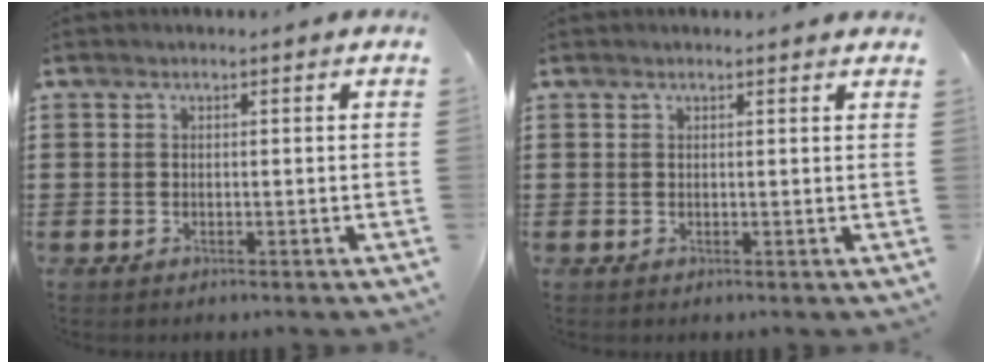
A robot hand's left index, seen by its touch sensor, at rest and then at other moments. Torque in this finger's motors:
{"motor_torque": [0.83, -0.26, 0.35, 0.02]}